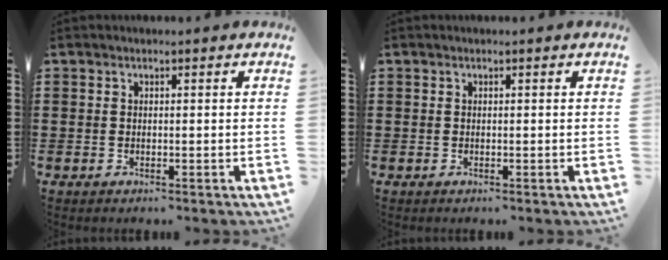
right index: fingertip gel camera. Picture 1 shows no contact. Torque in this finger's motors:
{"motor_torque": [0.00, 0.00, 0.00, 0.00]}